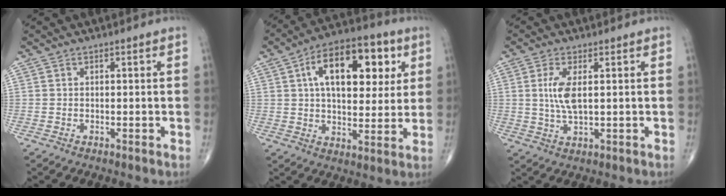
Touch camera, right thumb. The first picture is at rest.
{"total": 18.8, "force": [6.0, 10.0, 14.7], "torque": [-0.187, 0.003, 0.088]}
{"total": 5.7, "force": [1.1, 2.0, 5.2], "torque": [-0.119, -0.008, 0.025]}